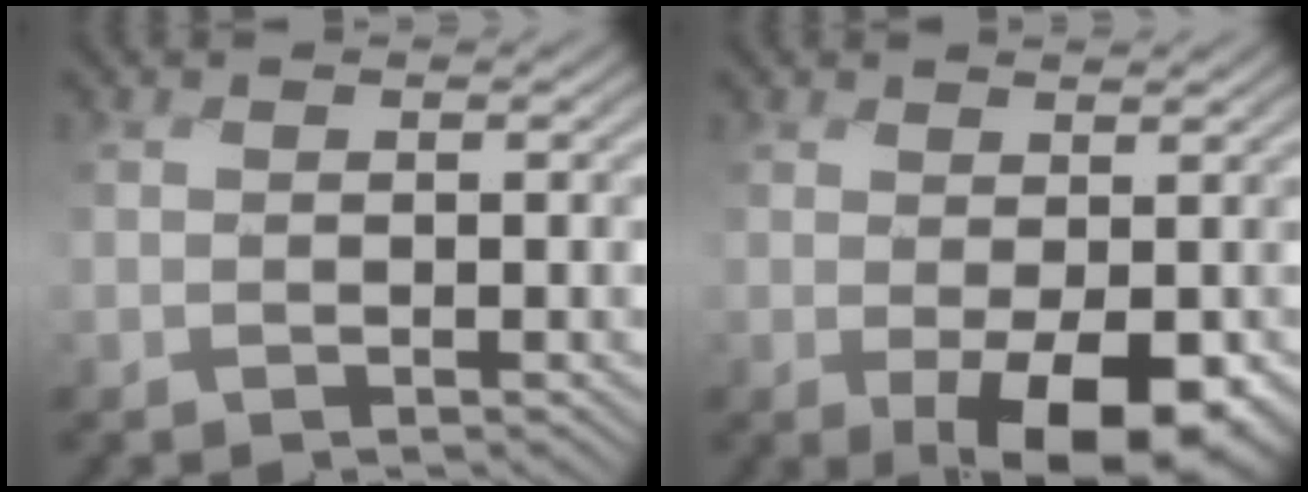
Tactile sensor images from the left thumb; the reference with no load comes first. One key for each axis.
{"total": 6.3, "fx": -1.6, "fy": 2.8, "fz": 5.3, "tx": -0.096, "ty": -0.023, "tz": -0.016}